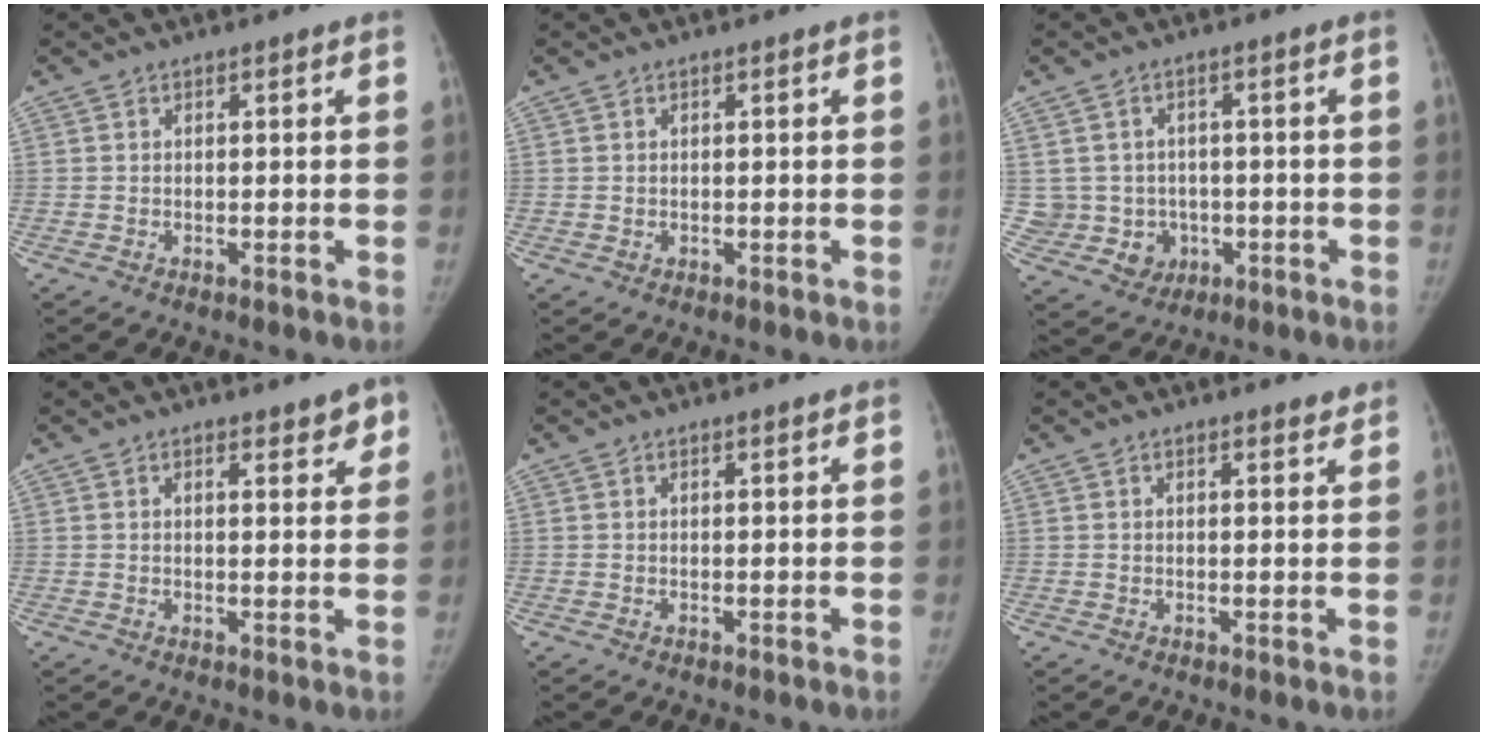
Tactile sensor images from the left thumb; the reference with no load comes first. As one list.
[{"total": 0.0}, {"total": 7.5, "force": [-0.6, 7.3, 1.5], "torque": [0.001, 0.018, 0.005]}, {"total": 4.0, "force": [2.6, 1.6, 2.6], "torque": [-0.009, -0.013, 0.031]}, {"total": 0.6, "force": [0.4, 0.0, 0.4], "torque": [-0.010, -0.002, 0.009]}, {"total": 1.6, "force": [1.4, 0.4, 0.7], "torque": [-0.003, -0.008, 0.019]}]